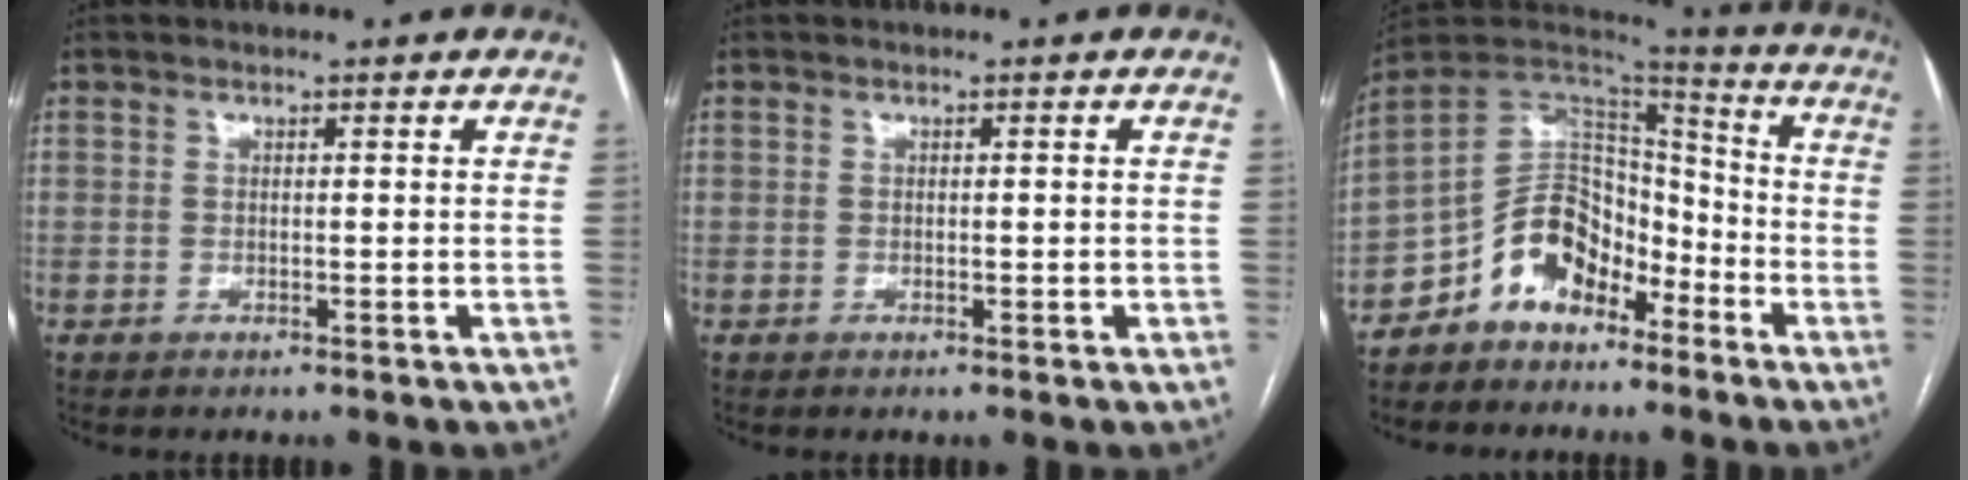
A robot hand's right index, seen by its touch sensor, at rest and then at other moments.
{"total": 0.6, "force": [-0.1, 0.3, 0.5], "torque": [-0.012, 0.007, 0.001]}
{"total": 12.0, "force": [-7.3, 8.0, 5.3], "torque": [-0.100, 0.050, -0.133]}